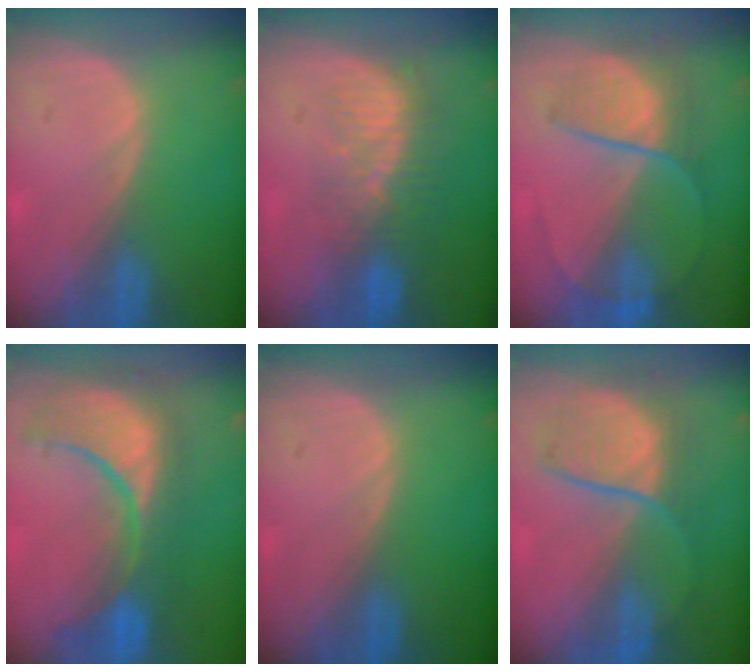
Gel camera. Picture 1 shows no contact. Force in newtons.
{"total": 8.1, "press": 7.1, "slide": 3.9}
{"total": 6.9, "press": 6.6, "slide": 1.7}
{"total": 11.8, "press": 10.8, "slide": 4.8}
{"total": 0.0}
{"total": 7.4, "press": 7.4, "slide": 0.2}